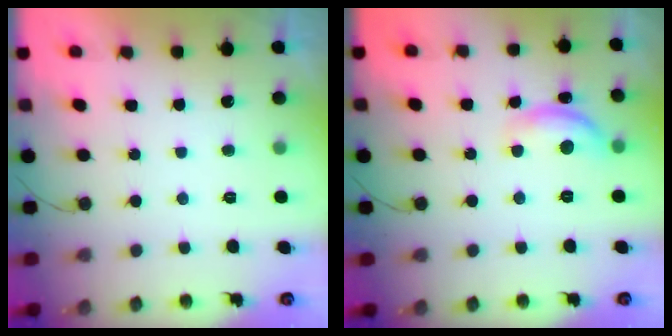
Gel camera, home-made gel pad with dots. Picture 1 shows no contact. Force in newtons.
{"total": 10.5, "press": 10.5, "slide": 0.6}